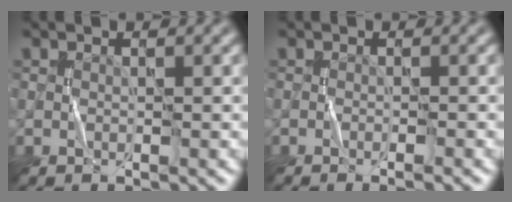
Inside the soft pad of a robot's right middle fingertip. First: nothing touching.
{"total": 1.7, "force": [-1.0, 0.4, 1.4], "torque": [-0.009, 0.001, -0.023]}